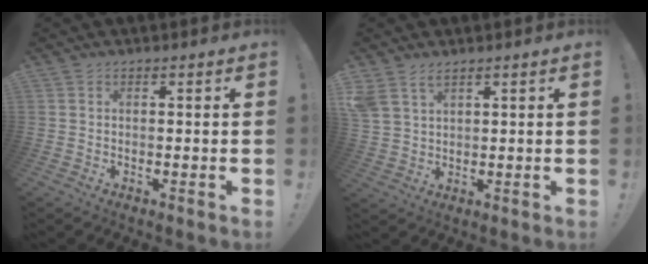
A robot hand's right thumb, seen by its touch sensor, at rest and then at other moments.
{"total": 5.0, "force": [3.4, 2.7, 2.5], "torque": [-0.054, -0.009, 0.069]}